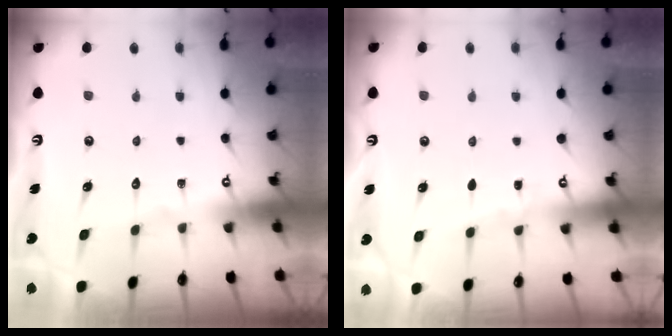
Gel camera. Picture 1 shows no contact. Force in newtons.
{"total": 2.6, "press": 2.5, "slide": 0.4}